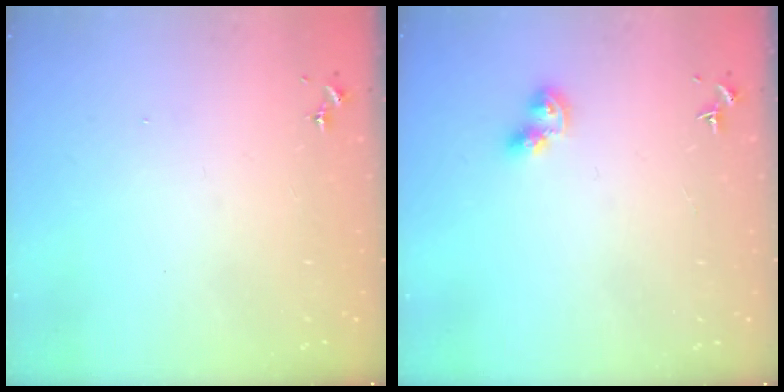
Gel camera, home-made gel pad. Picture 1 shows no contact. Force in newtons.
{"total": 6.9, "press": 6.9, "slide": 0.8}